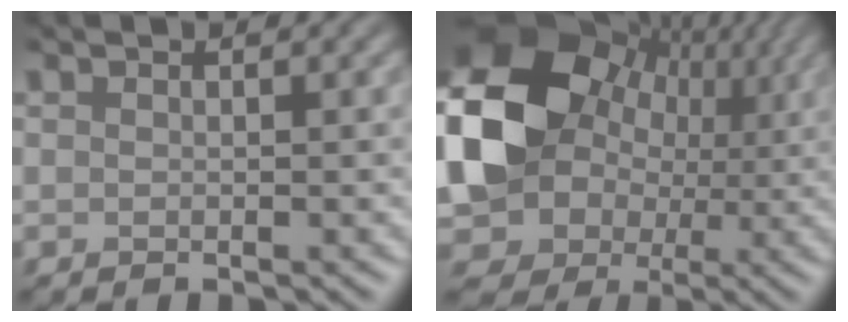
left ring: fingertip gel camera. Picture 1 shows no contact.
{"total": 18.8, "force": [1.9, 15.8, 10.0], "torque": [-0.220, 0.009, 0.012]}